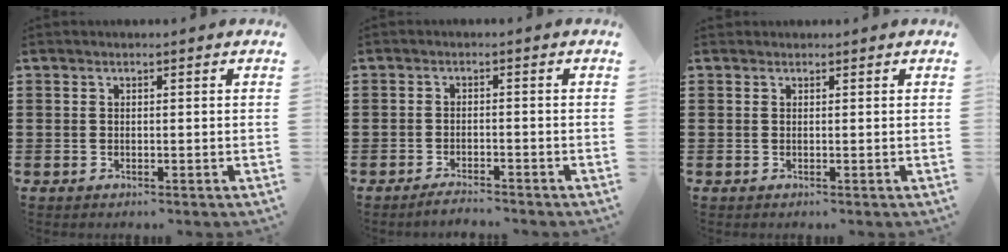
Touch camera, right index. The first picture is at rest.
{"total": 2.1, "force": [-2.1, -0.1, 0.3], "torque": [-0.009, 0.001, -0.041]}
{"total": 0.0}